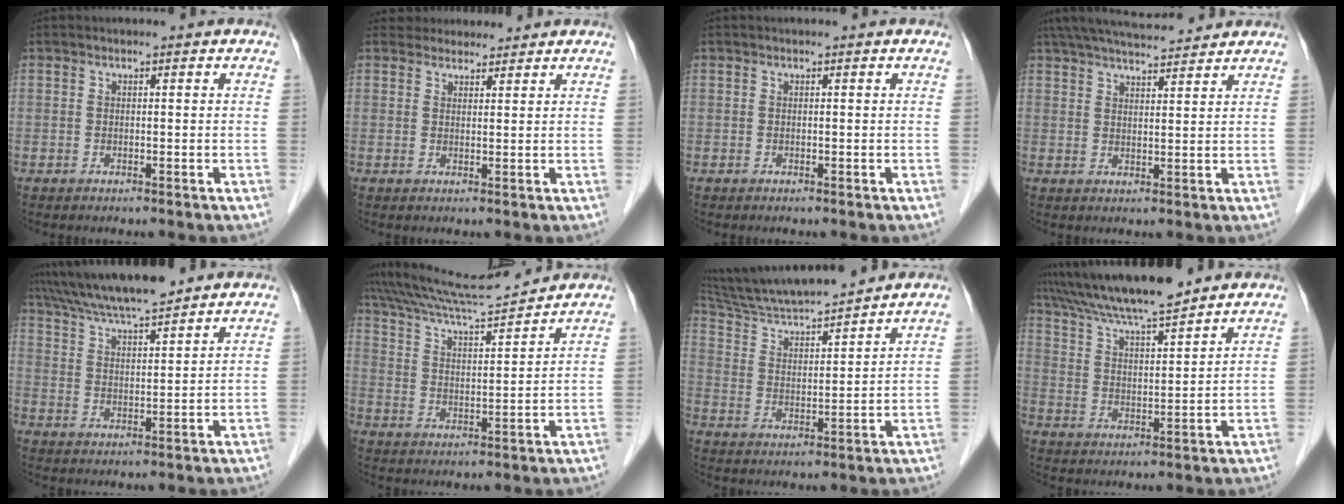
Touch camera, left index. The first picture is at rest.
{"total": 4.3, "force": [4.1, 1.5, 0.1], "torque": [0.003, 0.017, 0.057]}
{"total": 0.0}
{"total": 12.7, "force": [11.4, 1.7, 5.2], "torque": [-0.093, 0.032, 0.175]}
{"total": 11.9, "force": [10.6, 0.8, 5.5], "torque": [-0.099, 0.020, 0.179]}
{"total": 11.5, "force": [11.1, -1.1, 3.0], "torque": [-0.065, 0.007, 0.190]}
{"total": 15.1, "force": [13.8, 0.4, 6.0], "torque": [-0.112, 0.004, 0.237]}
{"total": 13.4, "force": [11.9, 0.7, 6.1], "torque": [-0.111, 0.014, 0.205]}